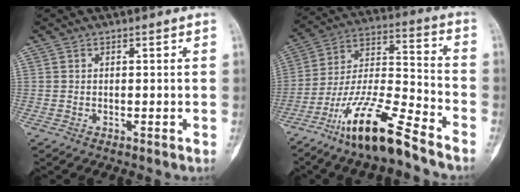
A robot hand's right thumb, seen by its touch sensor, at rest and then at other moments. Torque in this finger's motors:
{"motor_torque": [2.95, 0.50, 1.39, -1.29, 0.62]}